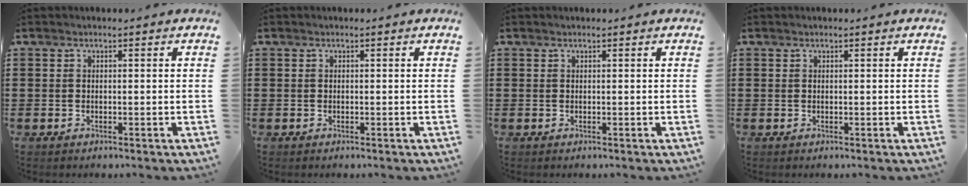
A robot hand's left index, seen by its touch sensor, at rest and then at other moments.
{"total": 0.0}
{"total": 0.0}
{"total": 0.0}